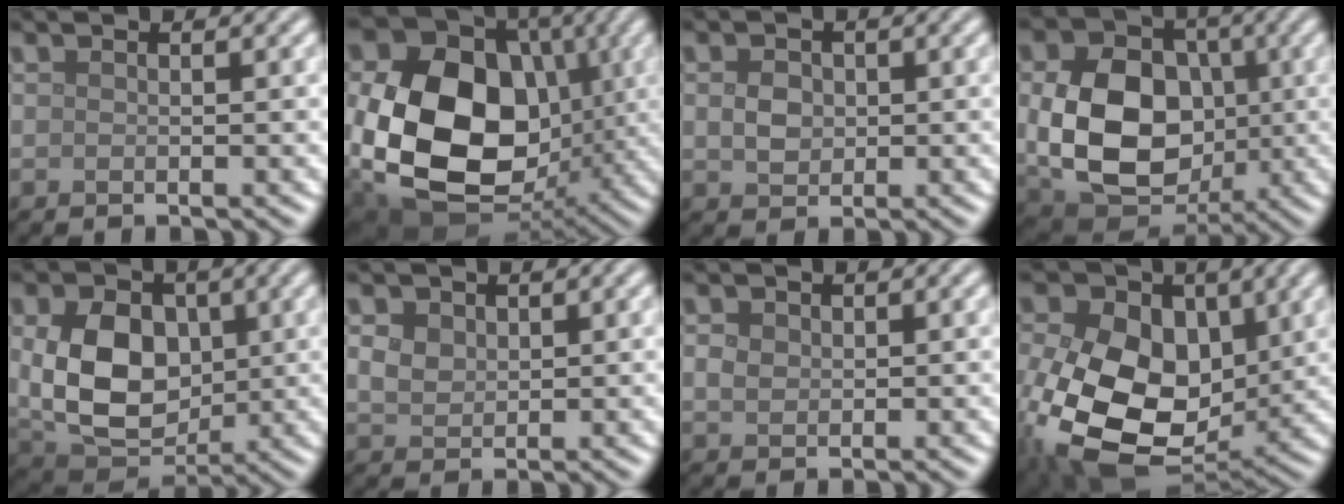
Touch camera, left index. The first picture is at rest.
{"total": 19.7, "force": [-0.5, 15.2, 12.4], "torque": [-0.241, -0.031, -0.011]}
{"total": 2.2, "force": [0.2, 1.8, 1.2], "torque": [-0.025, 0.000, 0.001]}
{"total": 11.1, "force": [-0.4, 8.4, 7.3], "torque": [-0.150, -0.013, -0.003]}
{"total": 9.4, "force": [0.7, 6.8, 6.5], "torque": [-0.139, -0.010, 0.016]}
{"total": 2.4, "force": [0.9, 1.9, 1.2], "torque": [-0.026, 0.003, 0.012]}
{"total": 1.3, "force": [0.3, 1.1, 0.6], "torque": [-0.012, 0.001, 0.004]}
{"total": 16.6, "force": [-0.8, 11.8, 11.7], "torque": [-0.220, -0.018, -0.011]}